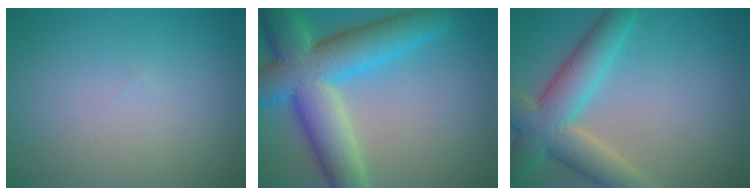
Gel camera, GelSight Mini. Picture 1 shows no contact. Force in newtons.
{"total": 11.2, "press": 11.2, "slide": 0.4}
{"total": 7.1, "press": 7.1, "slide": 0.6}